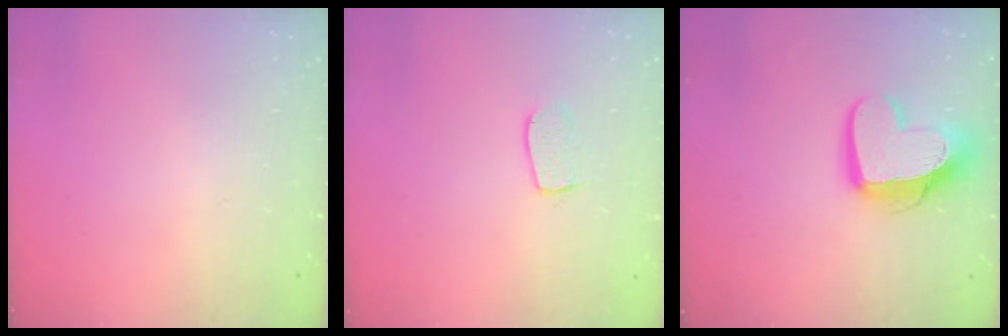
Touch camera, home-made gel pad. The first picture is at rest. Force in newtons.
{"total": 6.6, "press": 6.5, "slide": 0.5}
{"total": 14.9, "press": 14.8, "slide": 1.5}